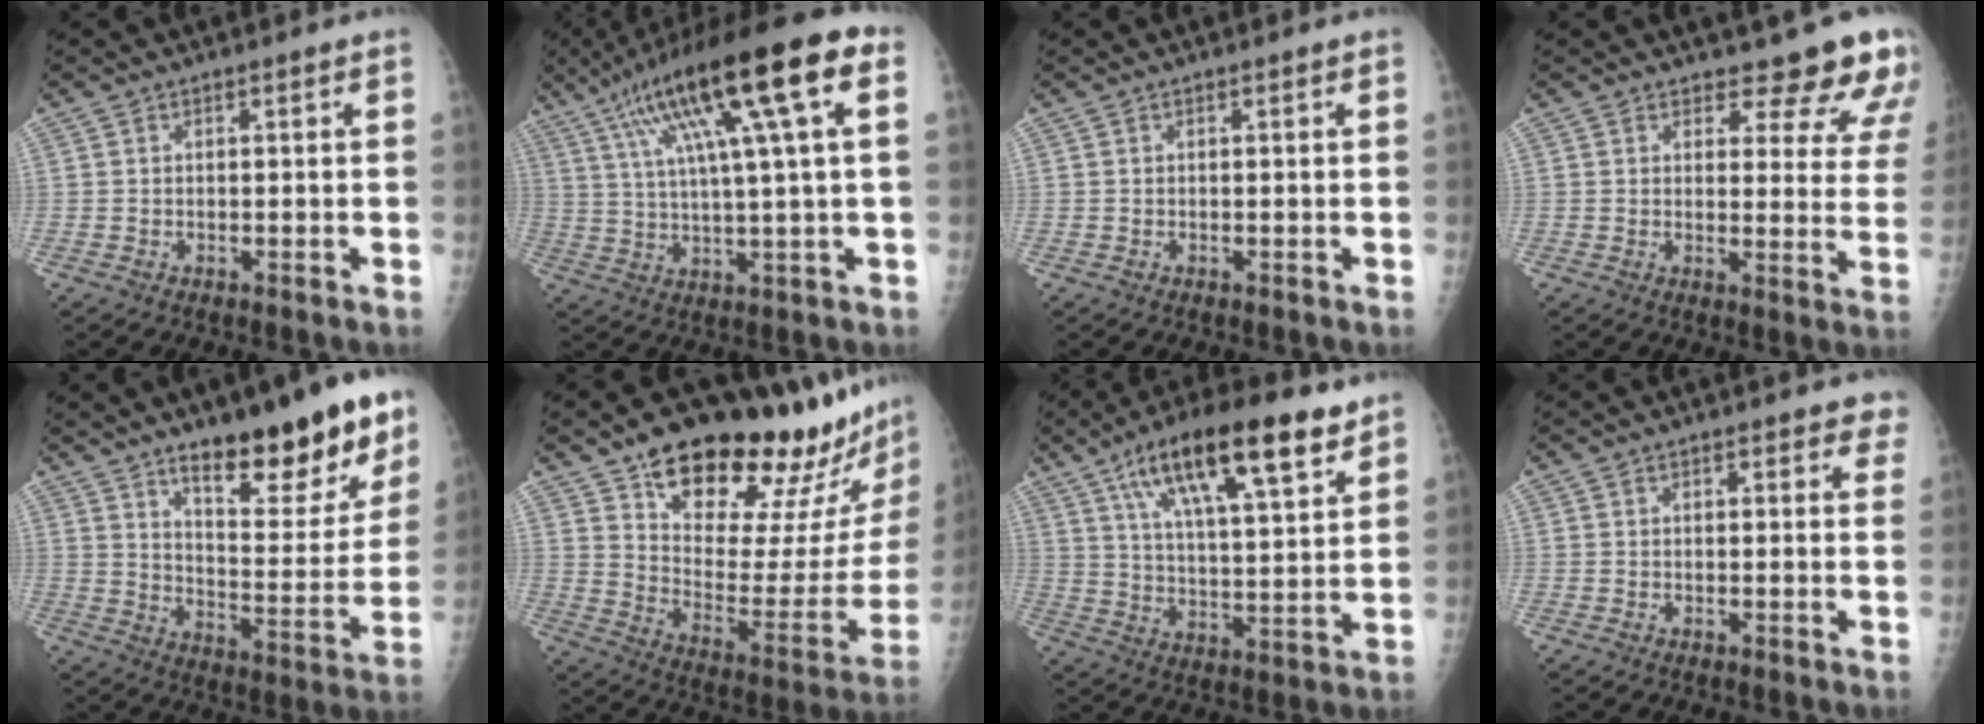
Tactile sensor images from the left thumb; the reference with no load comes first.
{"total": 20.5, "force": [7.9, 3.3, 18.6], "torque": [-0.319, 0.019, 0.125]}
{"total": 0.0}
{"total": 12.7, "force": [11.3, 4.7, 3.6], "torque": [0.011, -0.078, 0.109]}
{"total": 21.2, "force": [13.6, 7.2, 14.6], "torque": [-0.155, -0.077, 0.207]}
{"total": 29.0, "force": [22.1, 8.4, 16.7], "torque": [-0.208, -0.111, 0.315]}
{"total": 20.8, "force": [11.9, 6.3, 15.9], "torque": [-0.245, -0.025, 0.200]}
{"total": 3.7, "force": [2.7, 1.8, 1.8], "torque": [0.015, -0.006, 0.027]}